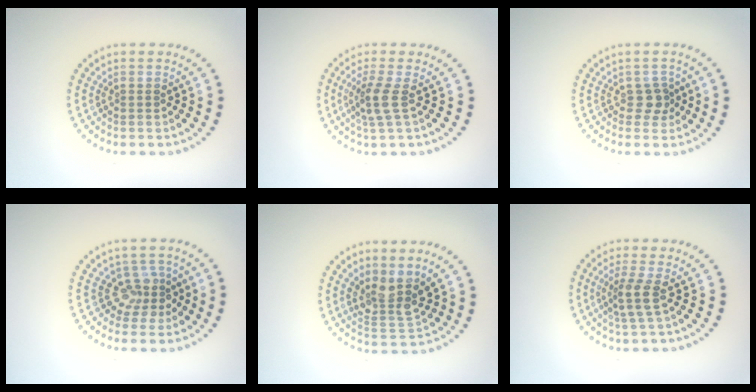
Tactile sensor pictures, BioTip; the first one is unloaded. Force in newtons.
{"total": 2.4, "press": 1.9, "slide": 1.6}
{"total": 1.5, "press": 1.2, "slide": 0.9}
{"total": 2.7, "press": 2.0, "slide": 1.8}
{"total": 3.7, "press": 3.3, "slide": 1.7}
{"total": 2.5, "press": 1.9, "slide": 1.6}